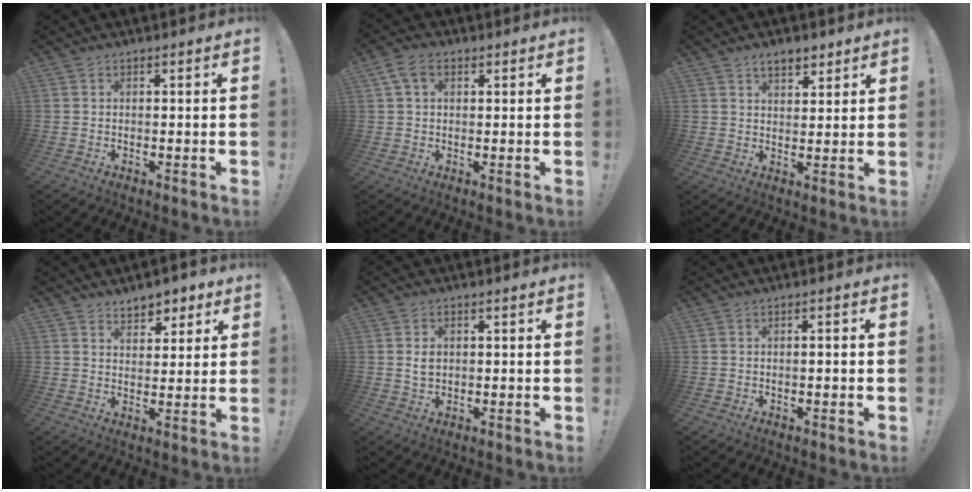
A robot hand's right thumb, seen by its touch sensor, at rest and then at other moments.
{"total": 5.8, "force": [2.2, 3.8, 3.7], "torque": [-0.067, 0.006, 0.045]}
{"total": 5.2, "force": [3.6, 2.8, 2.5], "torque": [-0.033, -0.016, 0.064]}
{"total": 5.7, "force": [4.2, 3.5, 1.6], "torque": [-0.007, -0.030, 0.075]}
{"total": 2.8, "force": [0.7, 2.2, 1.6], "torque": [-0.016, 0.000, 0.009]}
{"total": 1.4, "force": [-0.6, 0.0, 1.2], "torque": [-0.027, 0.006, -0.010]}